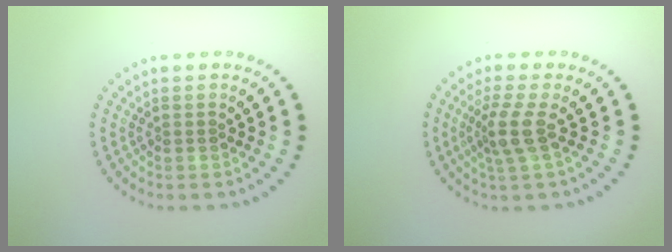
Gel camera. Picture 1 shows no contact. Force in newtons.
{"total": 2.7, "press": 2.0, "slide": 1.8}